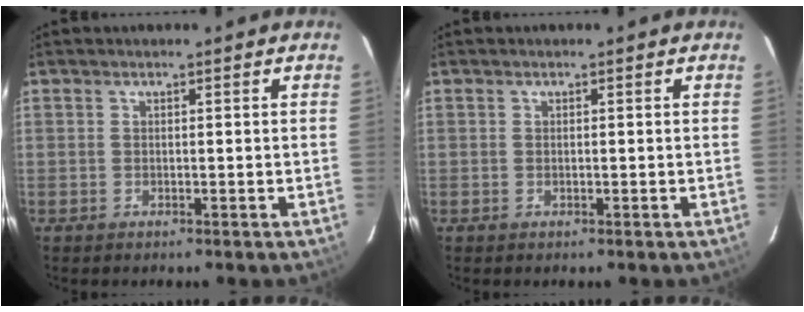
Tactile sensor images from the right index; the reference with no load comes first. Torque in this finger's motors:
{"motor_torque": [-0.21, -0.08, -0.01, 0.00]}